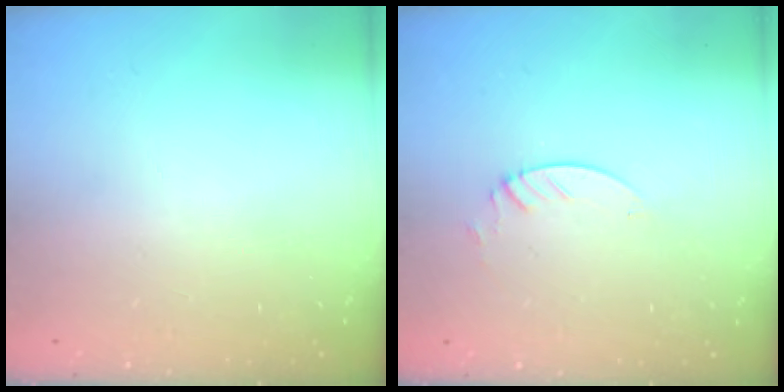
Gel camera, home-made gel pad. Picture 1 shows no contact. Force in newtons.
{"total": 1.3, "press": 1.3, "slide": 0.1}